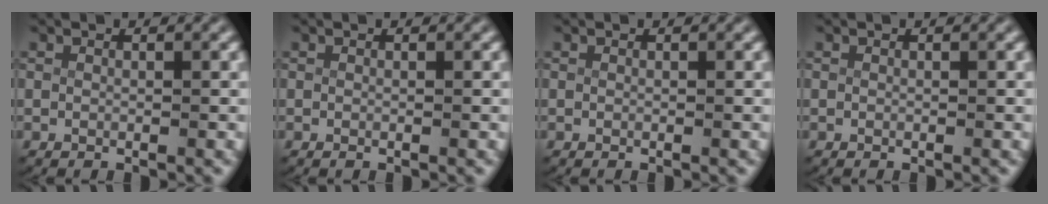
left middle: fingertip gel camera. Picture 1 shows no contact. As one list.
[{"total": 0.0}, {"total": 0.0}, {"total": 0.0}]